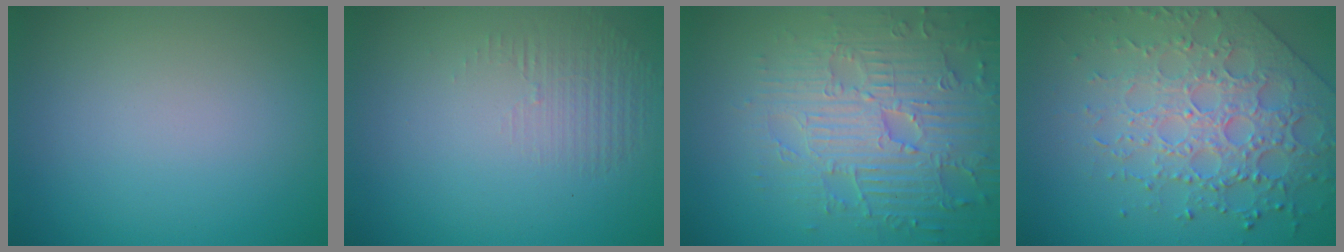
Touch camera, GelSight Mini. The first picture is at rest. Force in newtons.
{"total": 1.4, "press": 0.1, "slide": 1.4}
{"total": 7.0, "press": 5.6, "slide": 4.3}
{"total": 6.0, "press": 5.2, "slide": 3.1}